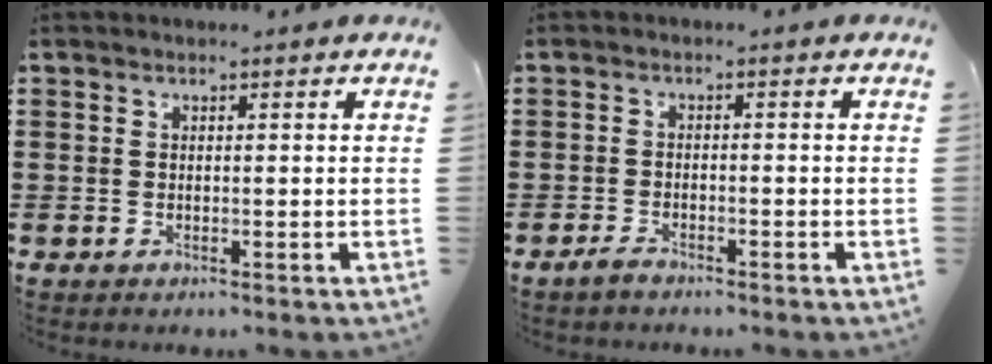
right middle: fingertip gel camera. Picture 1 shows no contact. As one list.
[{"total": 1.7, "force": [-1.4, 0.4, 0.7], "torque": [-0.023, 0.000, -0.032]}]